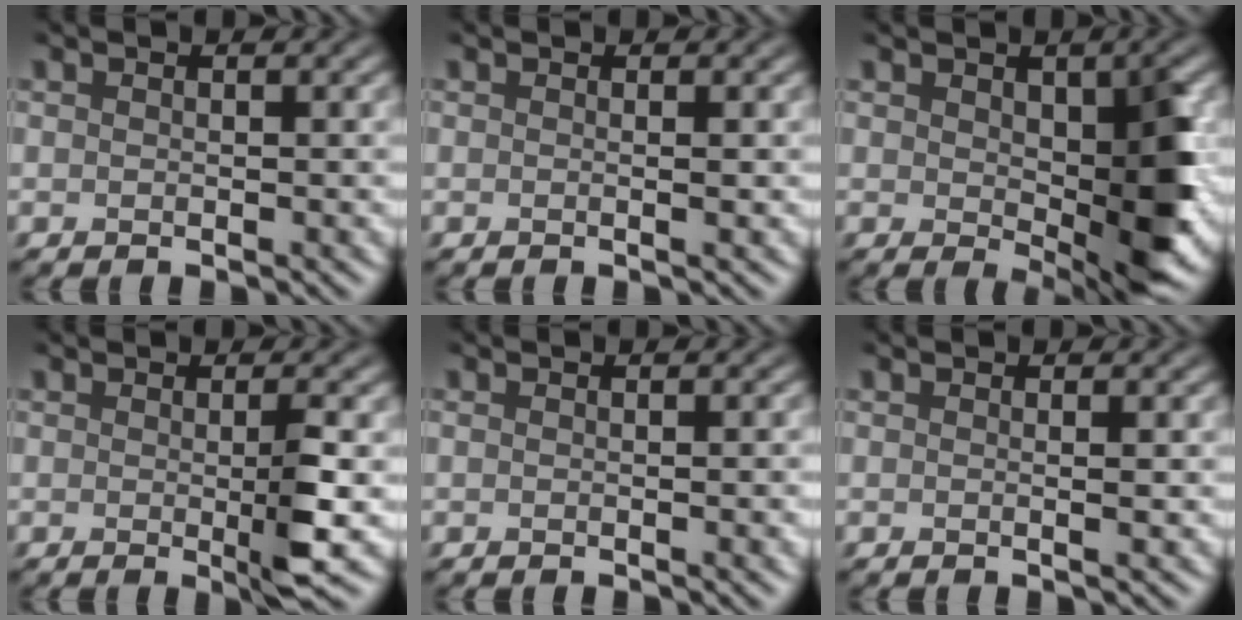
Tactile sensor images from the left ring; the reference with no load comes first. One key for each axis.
{"total": 1.0, "fx": -0.2, "fy": 0.3, "fz": 0.9, "tx": -0.014, "ty": 0.000, "tz": -0.009}
{"total": 6.9, "fx": -0.1, "fy": 3.1, "fz": 6.2, "tx": -0.095, "ty": -0.011, "tz": 0.011}
{"total": 3.2, "fx": -0.5, "fy": 0.2, "fz": 3.1, "tx": -0.056, "ty": -0.011, "tz": -0.006}
{"total": 2.7, "fx": -0.2, "fy": 1.0, "fz": 2.5, "tx": -0.016, "ty": 0.004, "tz": -0.008}
{"total": 1.3, "fx": -0.2, "fy": 0.4, "fz": 1.2, "tx": -0.019, "ty": 0.001, "tz": -0.011}